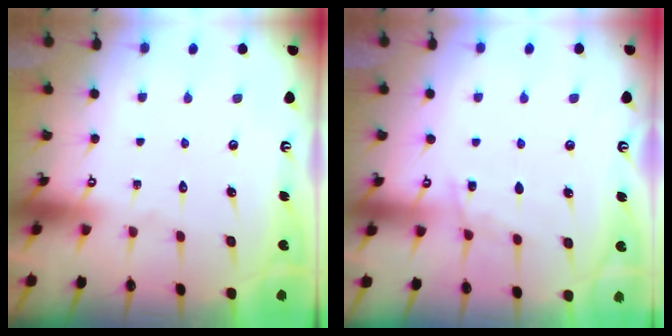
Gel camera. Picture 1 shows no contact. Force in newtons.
{"total": 5.6, "press": 5.5, "slide": 0.6}